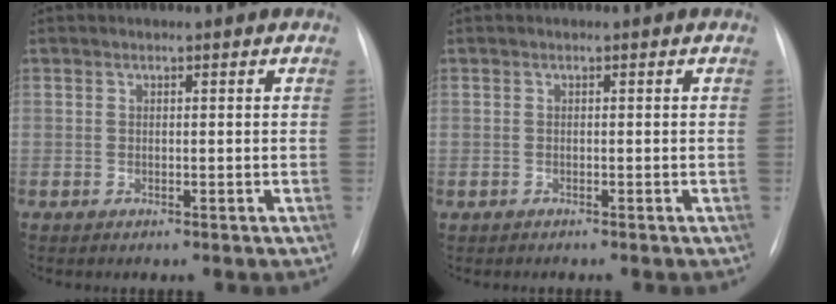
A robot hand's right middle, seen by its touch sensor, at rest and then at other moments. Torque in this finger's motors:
{"motor_torque": [1.09, -1.04, 0.58, 0.13]}